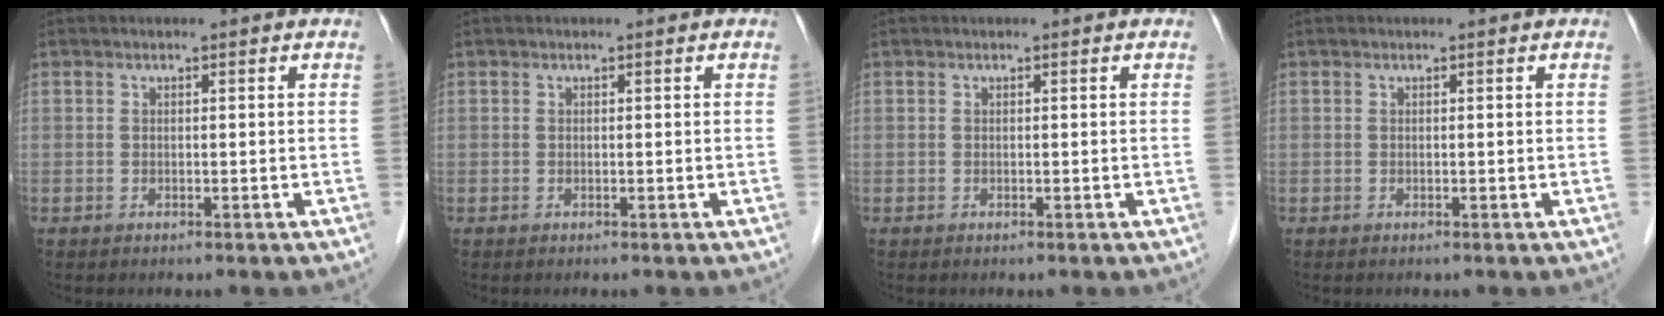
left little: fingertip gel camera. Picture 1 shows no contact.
{"total": 0.0}
{"total": 0.0}
{"total": 0.0}